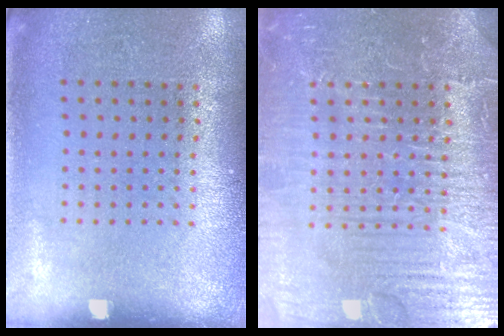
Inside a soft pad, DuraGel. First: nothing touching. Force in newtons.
{"total": 7.7, "press": 7.6, "slide": 0.9}